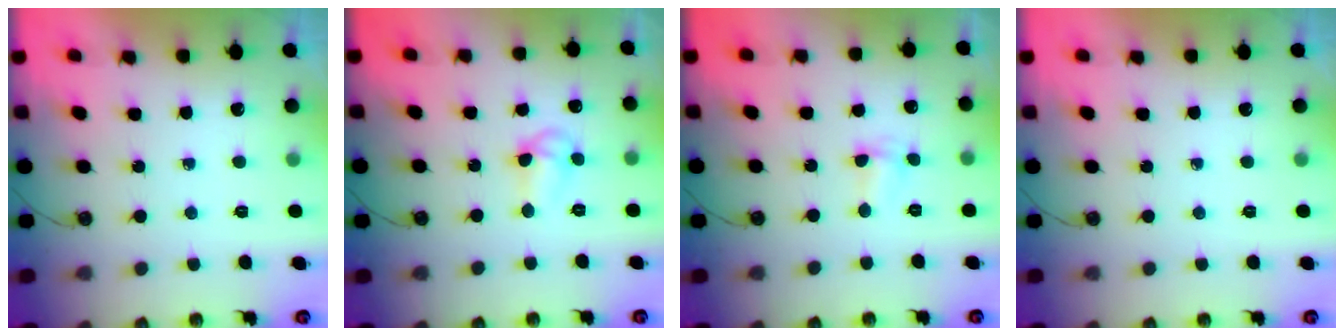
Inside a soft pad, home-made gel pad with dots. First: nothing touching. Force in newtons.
{"total": 6.7, "press": 6.7, "slide": 0.6}
{"total": 1.7, "press": 1.6, "slide": 0.6}
{"total": 0.0}